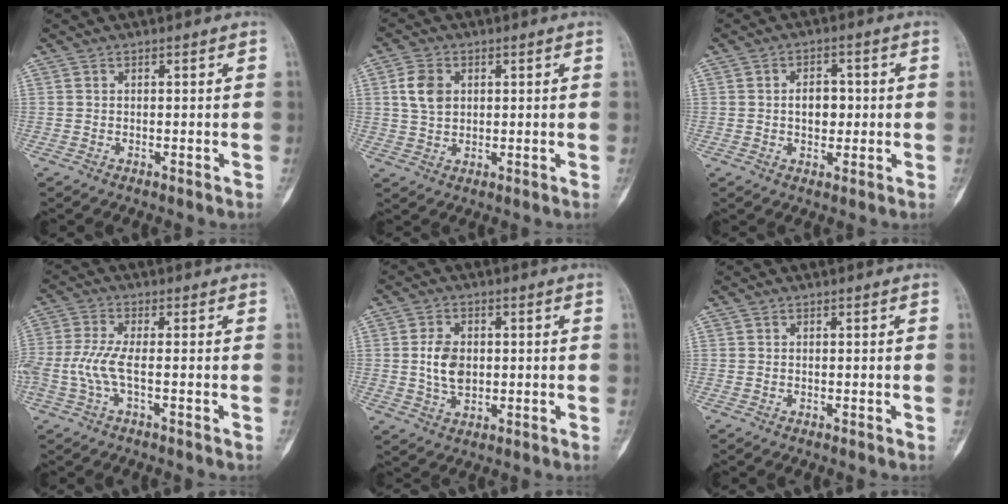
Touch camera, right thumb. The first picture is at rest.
{"total": 6.1, "force": [1.4, 4.5, 3.9], "torque": [-0.063, -0.003, 0.026]}
{"total": 5.2, "force": [0.0, 3.6, 3.8], "torque": [-0.033, 0.009, -0.002]}
{"total": 6.4, "force": [-1.7, 2.2, 5.8], "torque": [-0.153, 0.013, -0.036]}
{"total": 6.9, "force": [0.1, 4.8, 4.9], "torque": [-0.077, 0.000, 0.005]}
{"total": 0.0}